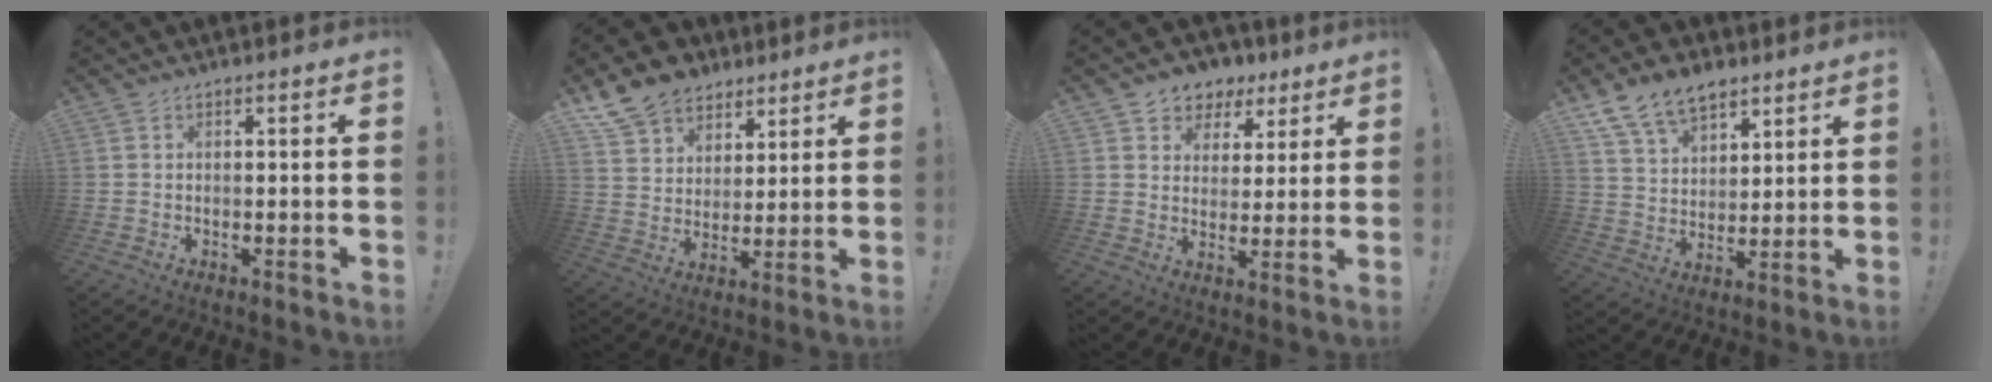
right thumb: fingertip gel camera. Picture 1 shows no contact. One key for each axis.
{"total": 13.2, "fx": 9.2, "fy": 8.7, "fz": 3.7, "tx": -0.067, "ty": -0.059, "tz": 0.180}
{"total": 7.1, "fx": 3.9, "fy": 5.9, "fz": 0.9, "tx": -0.010, "ty": -0.028, "tz": 0.078}
{"total": 12.6, "fx": 8.7, "fy": 7.3, "fz": 5.4, "tx": -0.097, "ty": -0.045, "tz": 0.167}